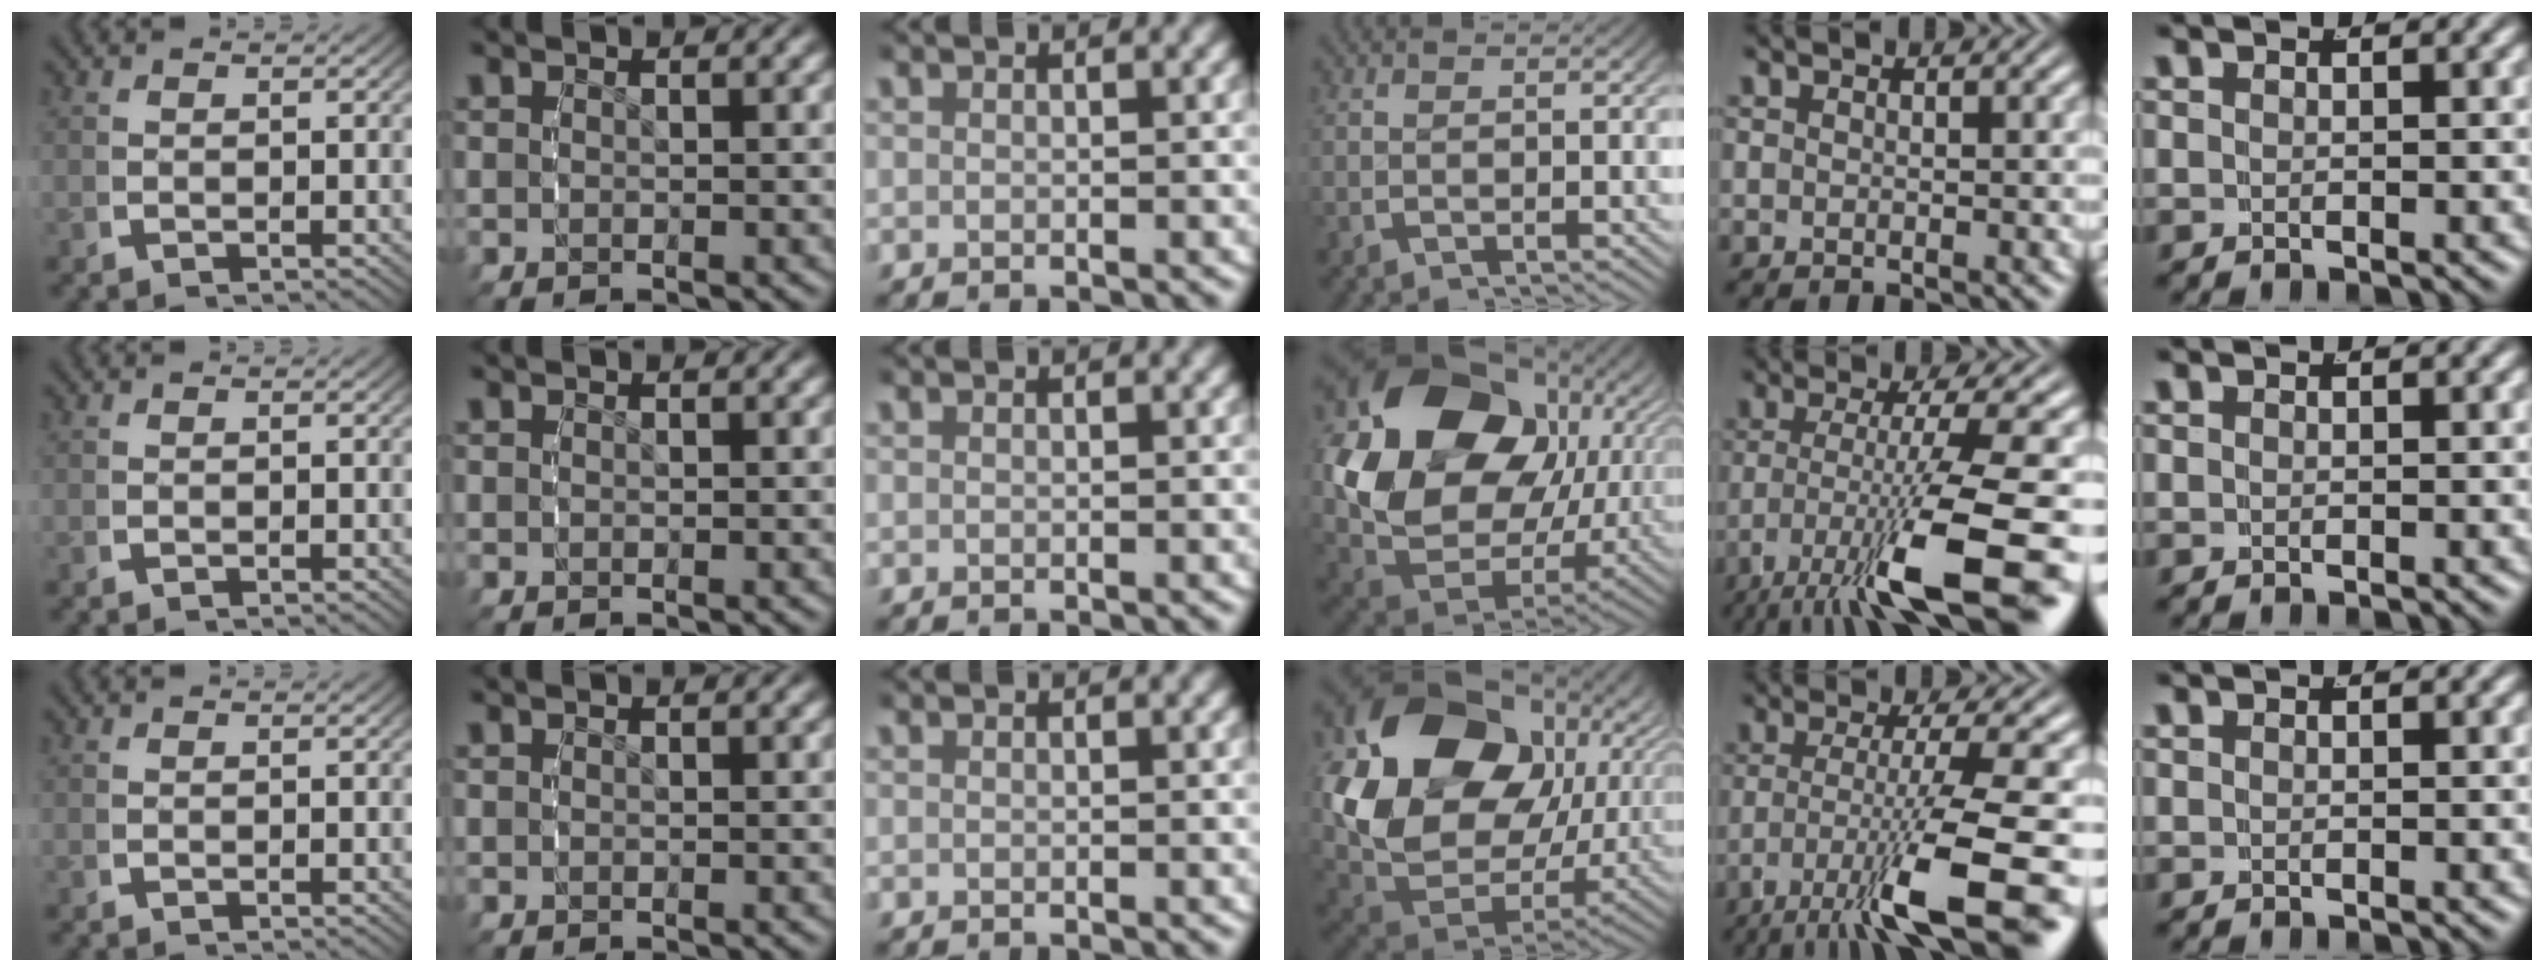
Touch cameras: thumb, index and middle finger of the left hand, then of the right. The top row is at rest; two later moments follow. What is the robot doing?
{"motion": "grasp_and_lifting", "object": "ethernet cable"}